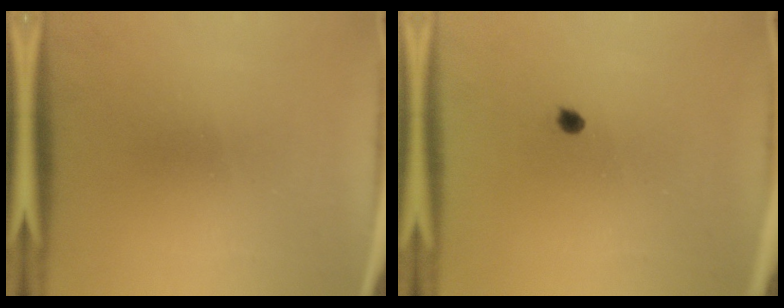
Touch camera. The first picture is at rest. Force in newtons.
{"total": 1.1}